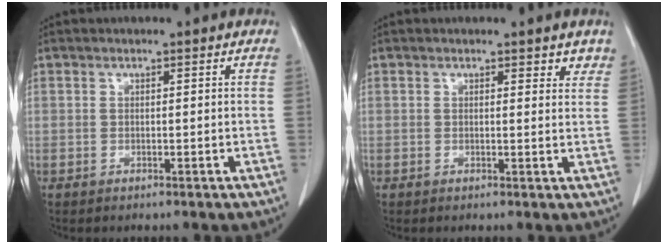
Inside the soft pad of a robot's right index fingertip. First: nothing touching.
{"total": 2.5, "force": [2.1, 1.0, 1.0], "torque": [0.003, -0.007, 0.016]}